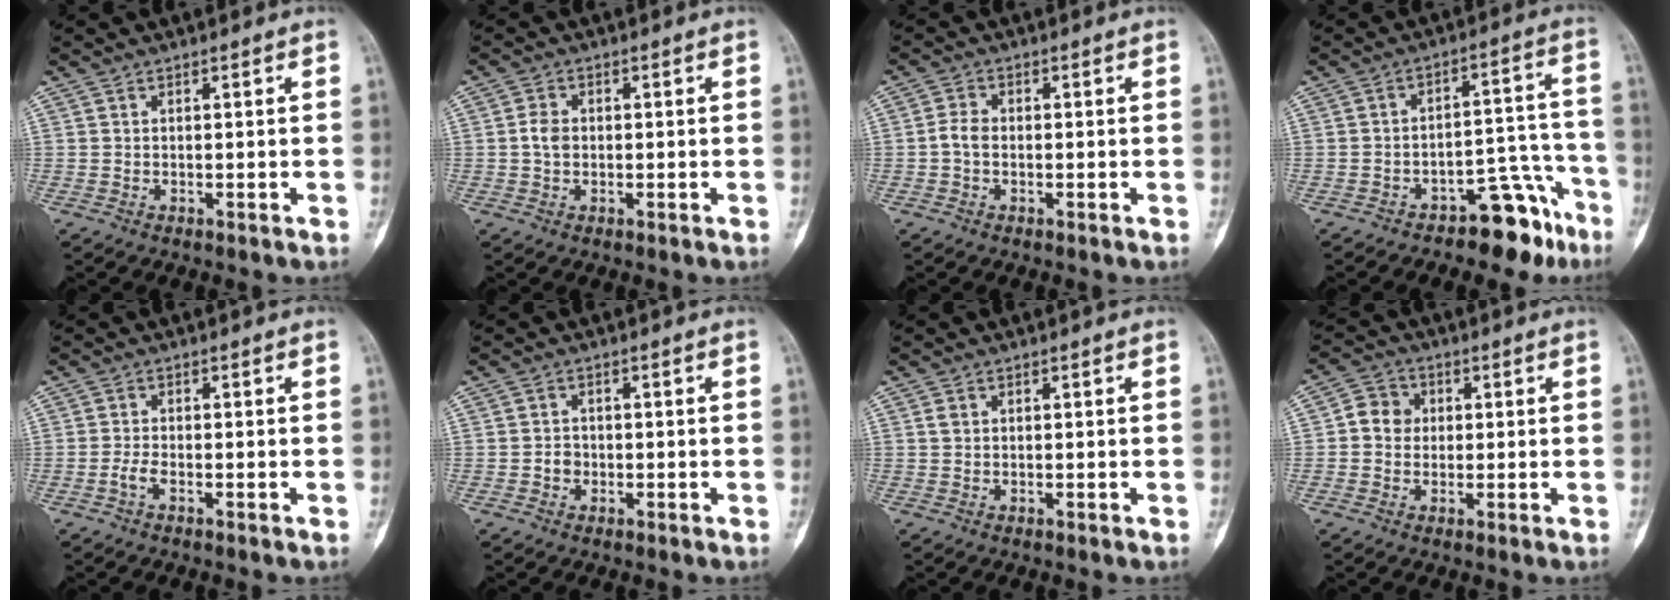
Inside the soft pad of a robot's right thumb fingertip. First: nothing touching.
{"total": 2.7, "force": [-0.1, 2.1, 1.8], "torque": [-0.029, 0.005, -0.007]}
{"total": 2.6, "force": [-0.5, 1.8, 1.9], "torque": [-0.035, 0.007, -0.017]}
{"total": 10.2, "force": [-7.2, 4.6, 5.5], "torque": [-0.035, 0.094, -0.104]}
{"total": 1.7, "force": [-0.9, 0.5, 1.4], "torque": [-0.035, 0.003, -0.020]}
{"total": 1.8, "force": [-0.6, 1.6, 0.7], "torque": [-0.002, 0.006, -0.013]}
{"total": 0.8, "force": [0.3, 0.6, 0.4], "torque": [-0.004, 0.005, 0.005]}
{"total": 5.0, "force": [0.3, 4.6, 2.1], "torque": [-0.015, 0.010, -0.004]}